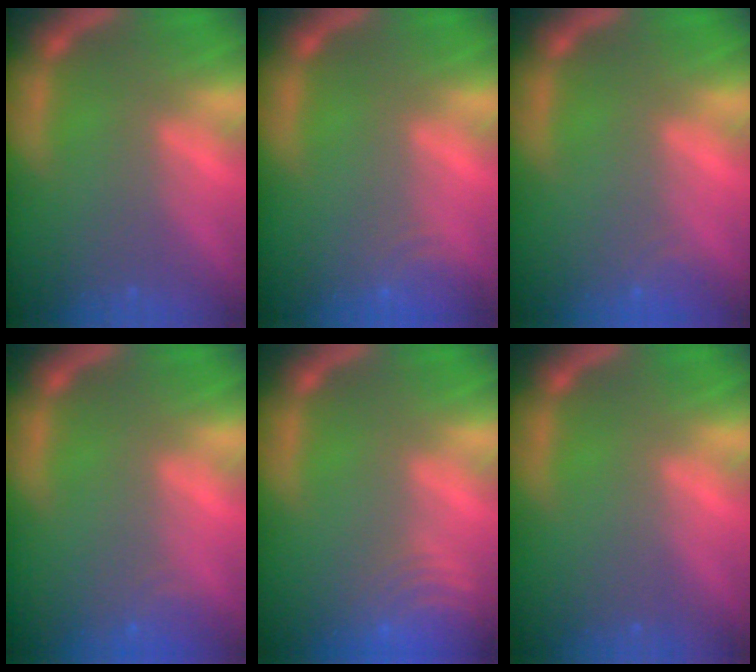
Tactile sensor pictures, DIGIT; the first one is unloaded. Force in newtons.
{"total": 3.0}
{"total": 1.4}
{"total": 1.9}
{"total": 8.5}
{"total": 0.0}